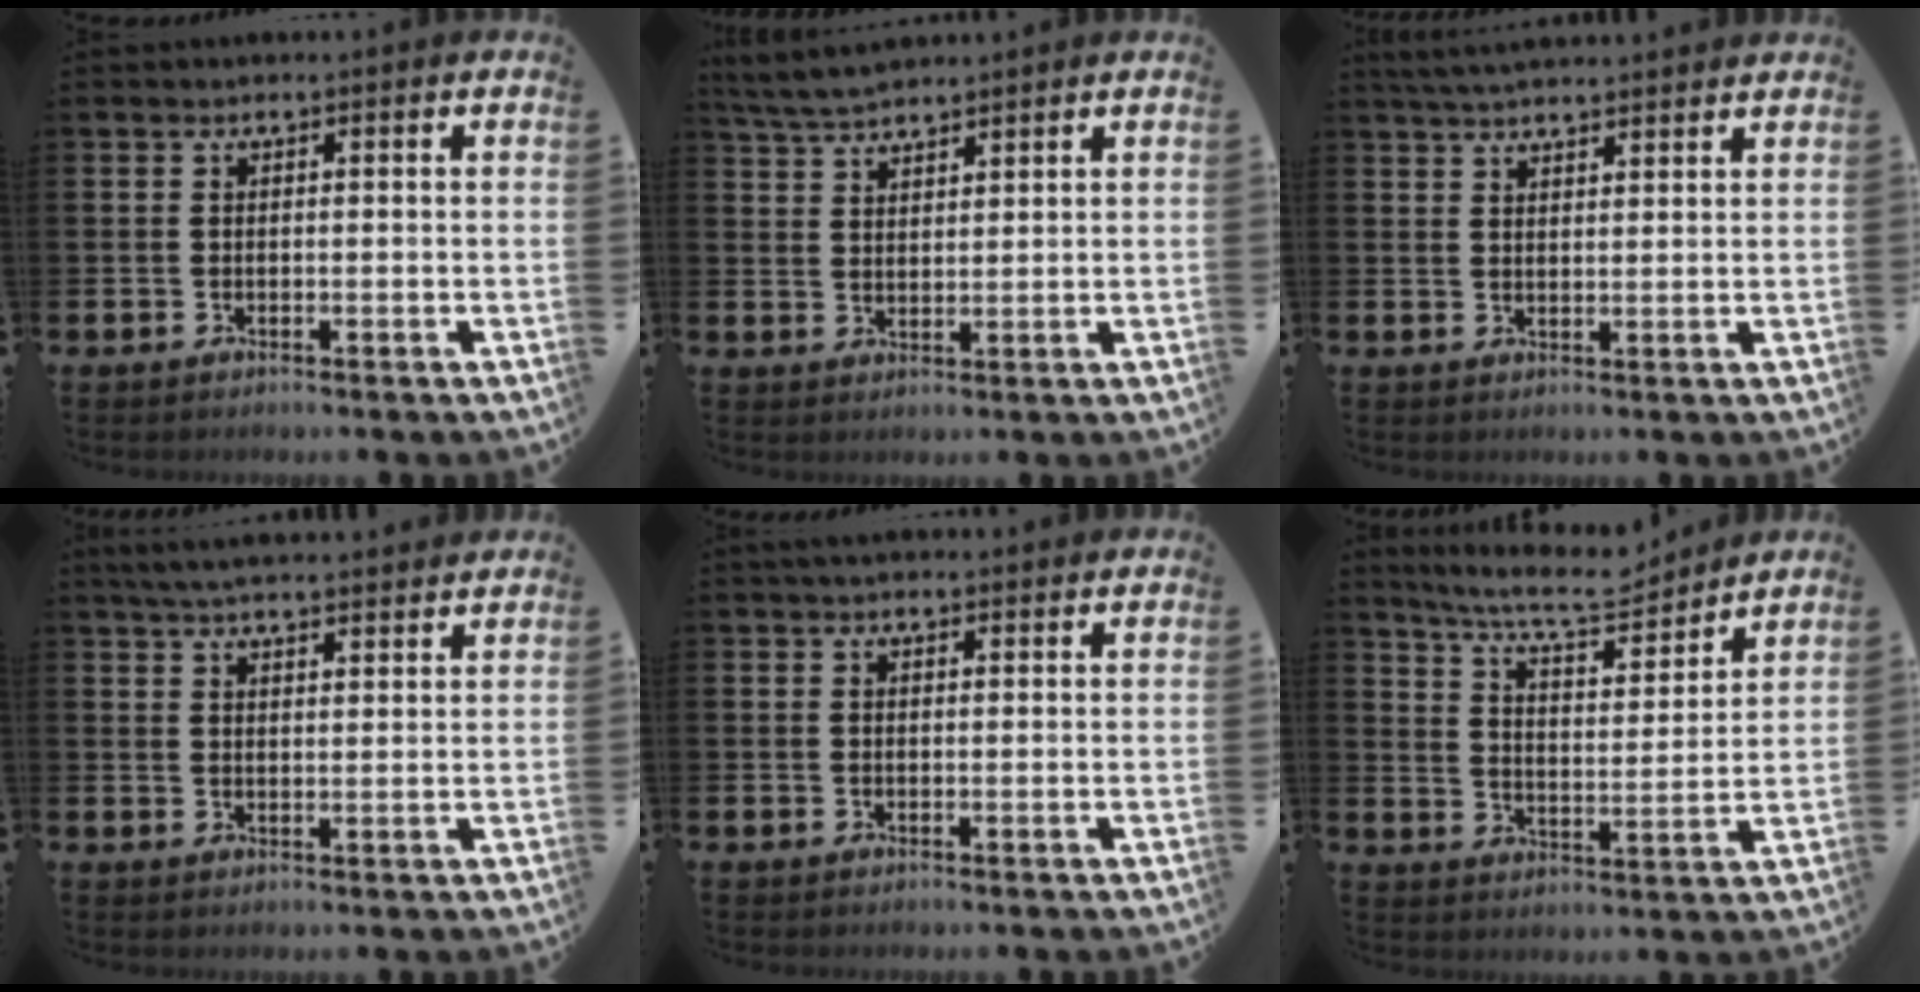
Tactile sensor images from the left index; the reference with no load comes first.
{"total": 4.4, "force": [4.3, 0.5, 1.0], "torque": [-0.034, -0.012, 0.079]}
{"total": 4.0, "force": [3.9, 0.3, 0.7], "torque": [-0.020, -0.013, 0.072]}
{"total": 4.7, "force": [4.6, 0.2, 0.9], "torque": [-0.034, -0.016, 0.085]}
{"total": 1.7, "force": [1.6, 0.4, 0.5], "torque": [-0.001, -0.002, 0.027]}
{"total": 8.5, "force": [7.8, 1.3, 3.1], "torque": [-0.082, -0.044, 0.135]}